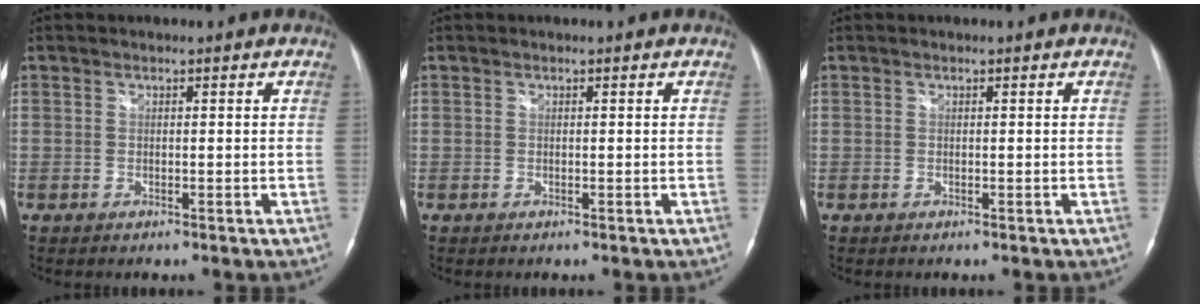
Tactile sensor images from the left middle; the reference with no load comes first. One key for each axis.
{"total": 0.0}
{"total": 0.0}